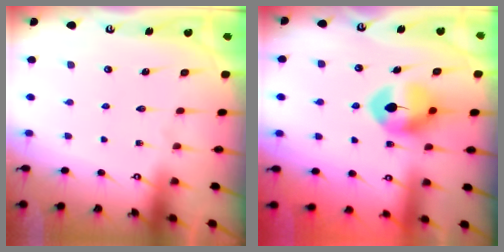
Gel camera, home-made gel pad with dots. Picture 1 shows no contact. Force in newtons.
{"total": 8.9, "press": 8.9, "slide": 0.4}